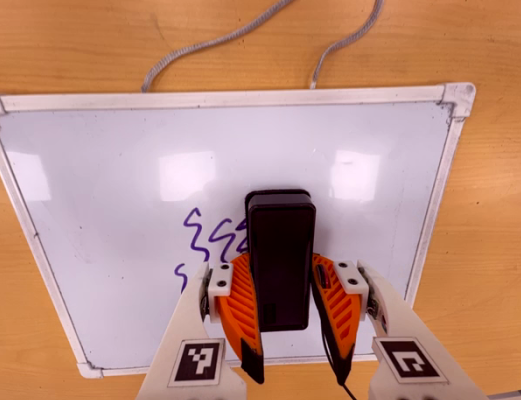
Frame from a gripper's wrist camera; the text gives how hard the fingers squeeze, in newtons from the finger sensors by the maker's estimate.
{"total": 12.0, "left": 12.0, "right": 12.0}